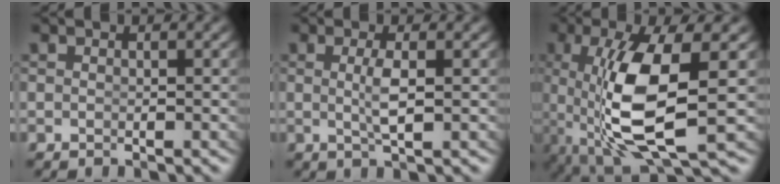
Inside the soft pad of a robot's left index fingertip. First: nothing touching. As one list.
[{"total": 2.0, "force": [-0.1, -0.4, 2.0], "torque": [-0.040, -0.013, 0.009]}, {"total": 9.8, "force": [-0.4, 3.5, 9.2], "torque": [-0.198, -0.036, 0.024]}]